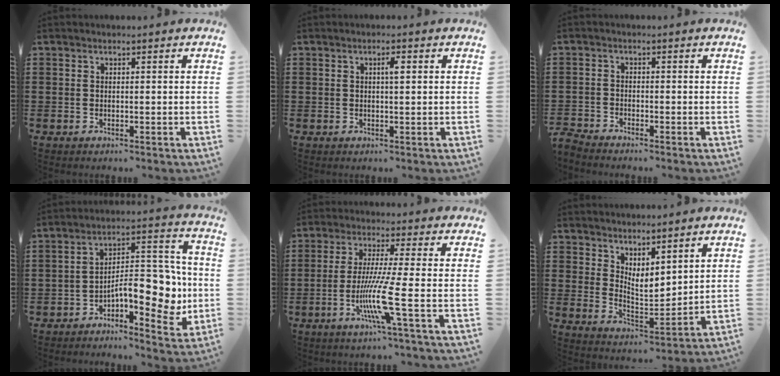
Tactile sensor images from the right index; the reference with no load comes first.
{"total": 1.8, "force": [0.4, 0.4, 1.7], "torque": [-0.033, 0.005, 0.005]}
{"total": 2.0, "force": [-2.0, 0.0, -0.1], "torque": [-0.003, 0.000, -0.044]}
{"total": 11.3, "force": [-2.7, 5.2, 9.7], "torque": [-0.120, 0.003, -0.048]}
{"total": 9.2, "force": [-3.0, -0.5, 8.7], "torque": [-0.183, -0.026, -0.062]}
{"total": 4.4, "force": [3.7, 1.7, 1.6], "torque": [-0.045, -0.018, 0.069]}